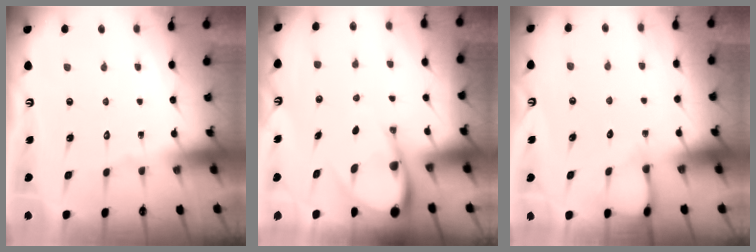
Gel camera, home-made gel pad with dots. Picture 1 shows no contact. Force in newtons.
{"total": 8.7, "press": 8.7, "slide": 1.1}
{"total": 5.2, "press": 5.2, "slide": 0.4}